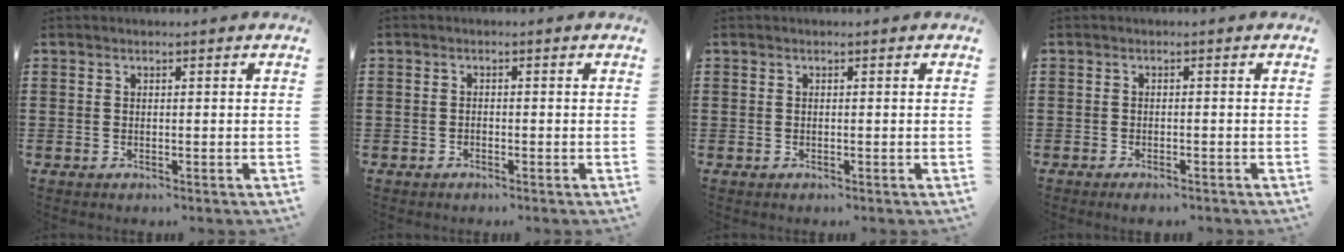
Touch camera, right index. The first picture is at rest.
{"total": 0.8, "force": [-0.7, 0.4, 0.1], "torque": [-0.003, 0.000, -0.015]}
{"total": 0.0}
{"total": 1.1, "force": [-1.1, 0.0, 0.3], "torque": [-0.009, -0.005, -0.020]}